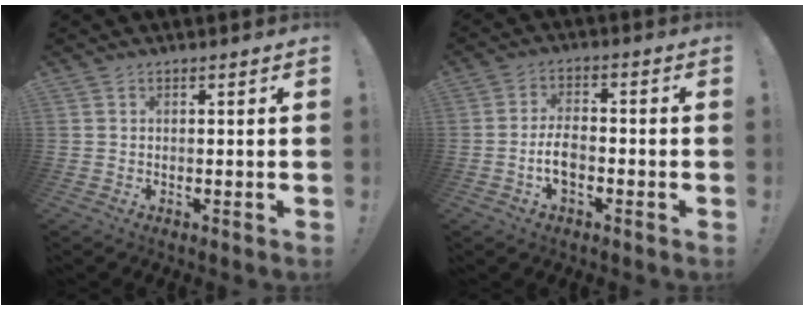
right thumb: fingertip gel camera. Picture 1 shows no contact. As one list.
[{"total": 6.5, "force": [-2.1, 3.5, 5.1], "torque": [-0.101, 0.004, -0.038]}]